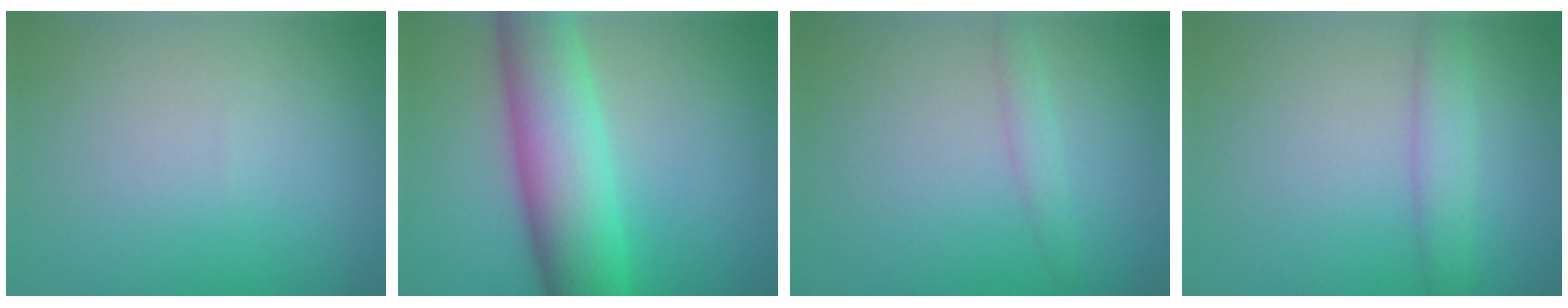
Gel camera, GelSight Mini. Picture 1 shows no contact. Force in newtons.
{"total": 9.4, "press": 9.4, "slide": 0.3}
{"total": 1.3, "press": 1.3, "slide": 0.0}
{"total": 2.6, "press": 2.6, "slide": 0.0}